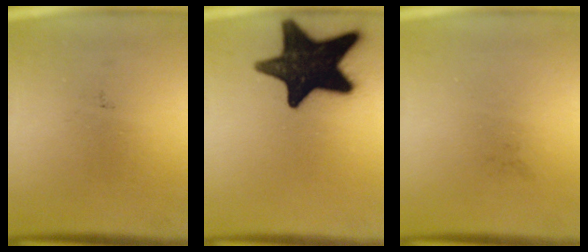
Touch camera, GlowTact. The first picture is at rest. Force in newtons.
{"total": 19.4}
{"total": 0.0}